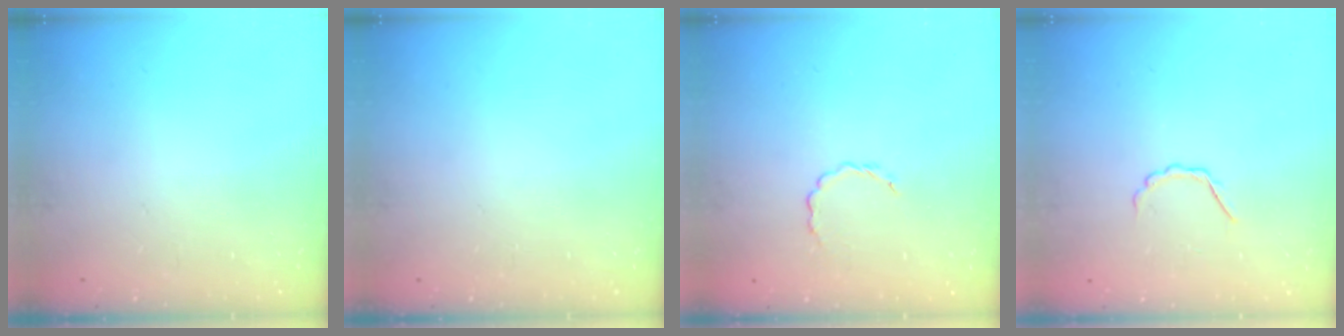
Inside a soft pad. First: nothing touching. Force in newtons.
{"total": 0.0}
{"total": 2.7, "press": 2.5, "slide": 1.0}
{"total": 3.5, "press": 3.5, "slide": 0.7}